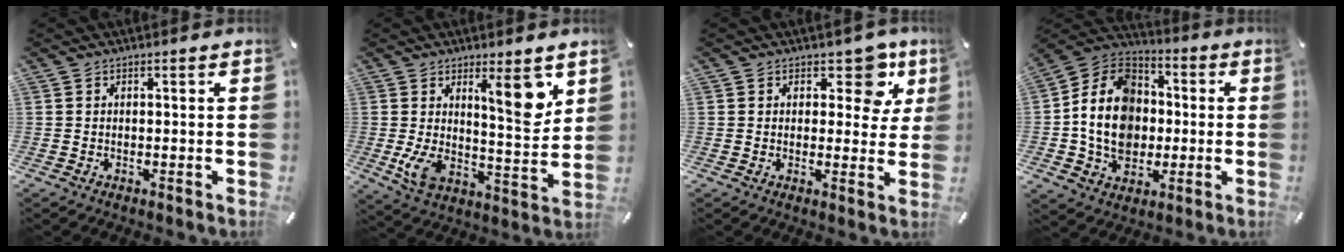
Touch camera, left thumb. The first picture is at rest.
{"total": 14.0, "force": [5.9, 5.3, 11.6], "torque": [-0.160, -0.038, 0.099]}
{"total": 9.2, "force": [4.6, 5.6, 5.8], "torque": [-0.055, -0.026, 0.072]}
{"total": 15.1, "force": [-2.1, 12.6, 8.0], "torque": [-0.182, 0.019, -0.037]}